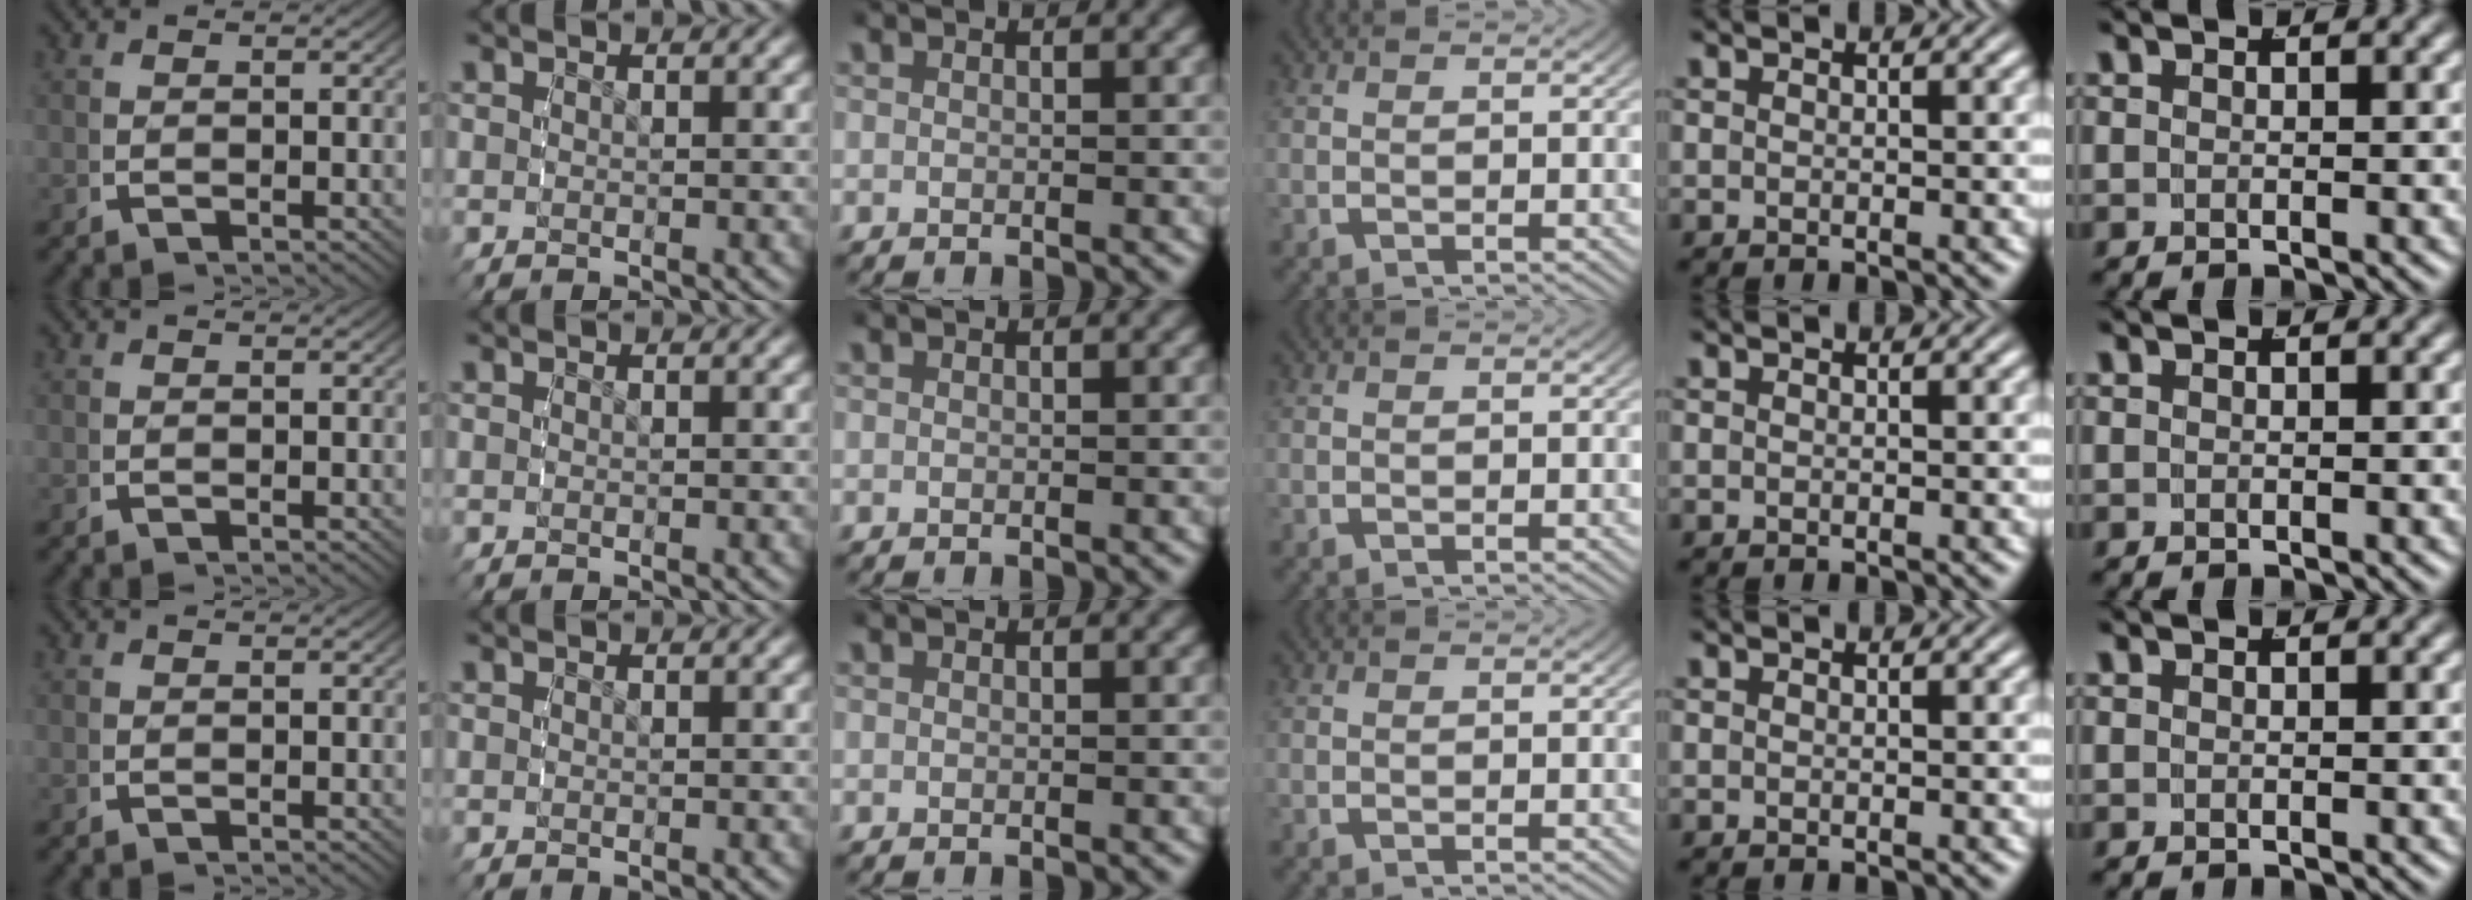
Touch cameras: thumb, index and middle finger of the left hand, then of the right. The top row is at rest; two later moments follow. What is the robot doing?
{"motion": "reach", "object": "string"}